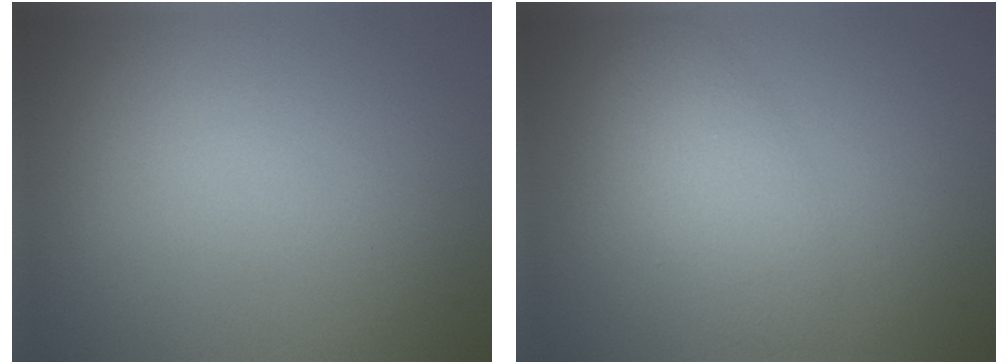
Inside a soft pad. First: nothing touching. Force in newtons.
{"total": 3.5, "press": 3.5, "slide": 0.1}